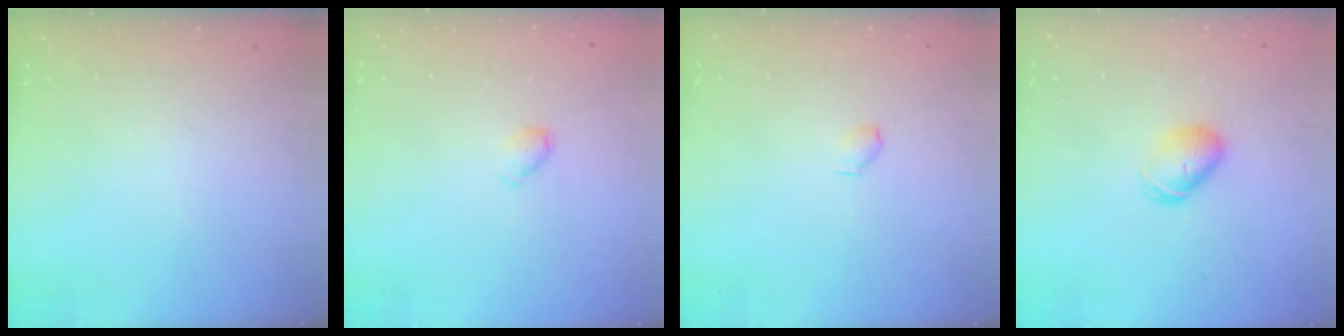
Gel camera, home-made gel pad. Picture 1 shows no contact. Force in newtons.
{"total": 5.3, "press": 5.2, "slide": 0.7}
{"total": 2.9, "press": 2.9, "slide": 0.5}
{"total": 7.5, "press": 7.4, "slide": 0.7}